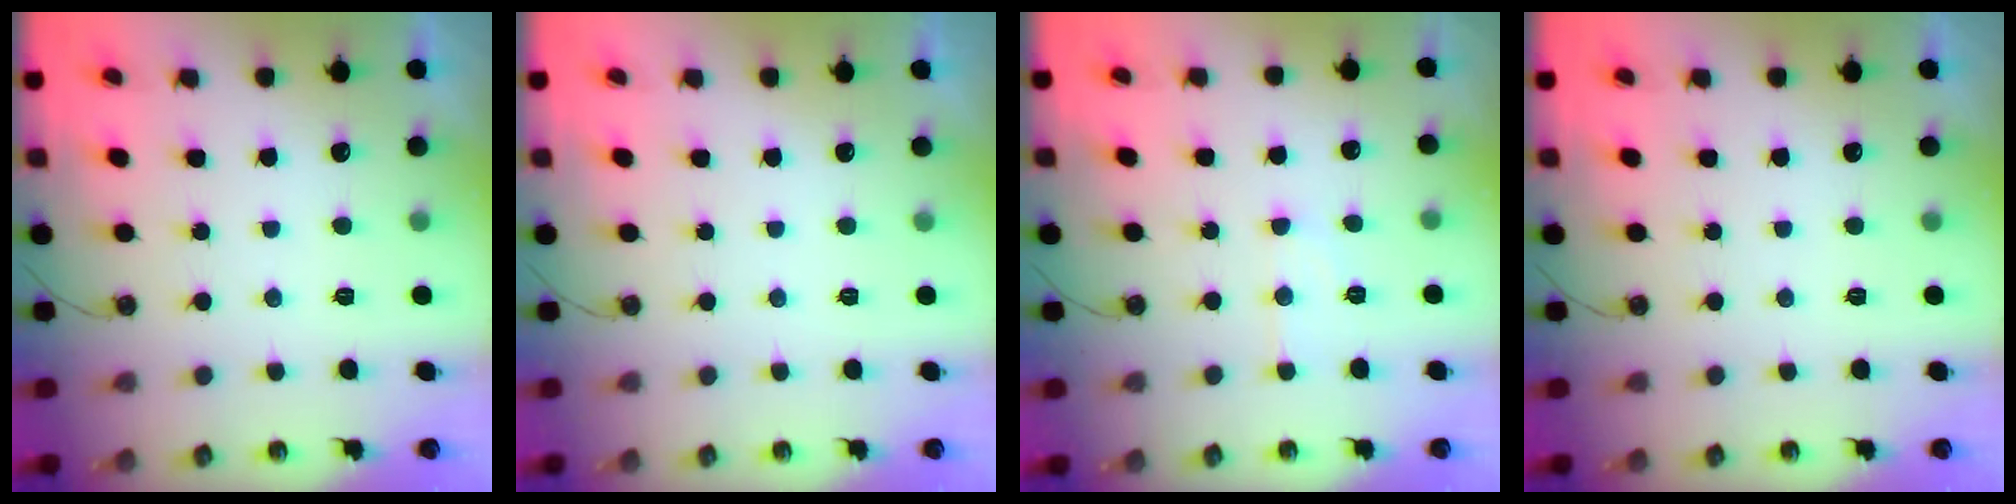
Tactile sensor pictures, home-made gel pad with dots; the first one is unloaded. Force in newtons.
{"total": 0.0}
{"total": 6.2, "press": 6.2, "slide": 0.3}
{"total": 0.0}